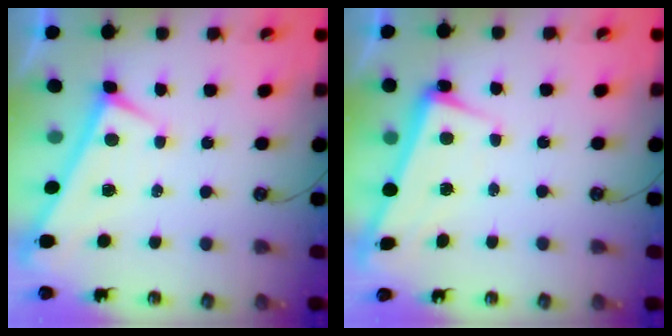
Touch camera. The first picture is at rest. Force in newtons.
{"total": 2.3, "press": 2.1, "slide": 0.9}